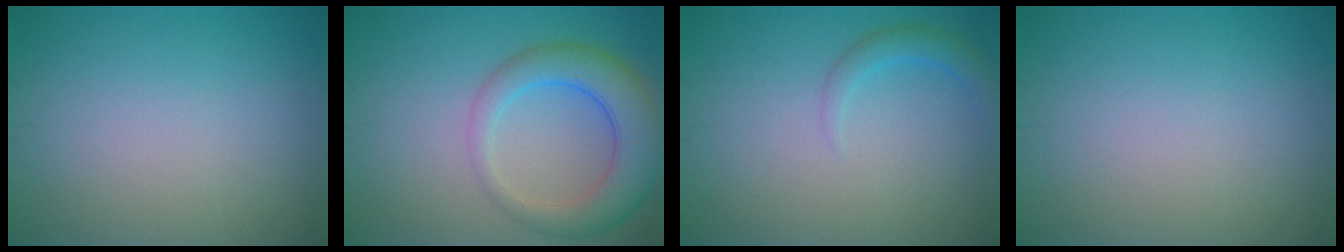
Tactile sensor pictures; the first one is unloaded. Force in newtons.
{"total": 6.1, "press": 6.1, "slide": 0.3}
{"total": 1.8, "press": 1.8, "slide": 0.2}
{"total": 0.0}